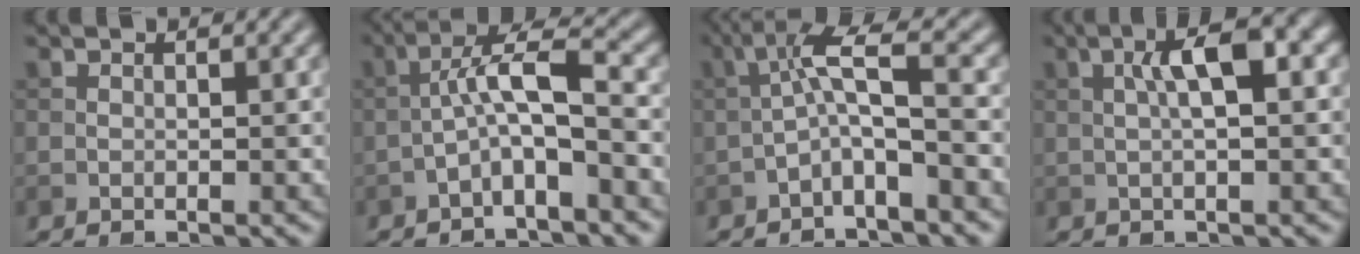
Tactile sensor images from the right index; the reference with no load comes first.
{"total": 4.6, "force": [-1.6, 0.9, 4.2], "torque": [-0.076, 0.025, -0.034]}
{"total": 4.2, "force": [-1.5, 0.7, 3.9], "torque": [-0.073, 0.022, -0.039]}
{"total": 4.7, "force": [1.0, 1.0, 4.5], "torque": [-0.079, 0.011, 0.014]}